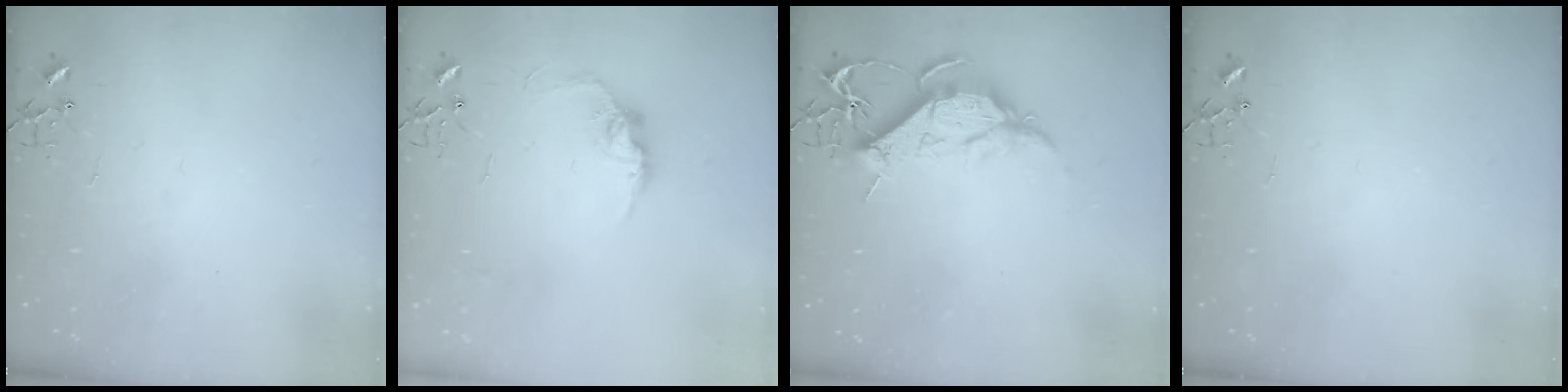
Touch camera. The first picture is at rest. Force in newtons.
{"total": 10.1, "press": 10.0, "slide": 0.5}
{"total": 12.5, "press": 12.4, "slide": 1.3}
{"total": 0.0}